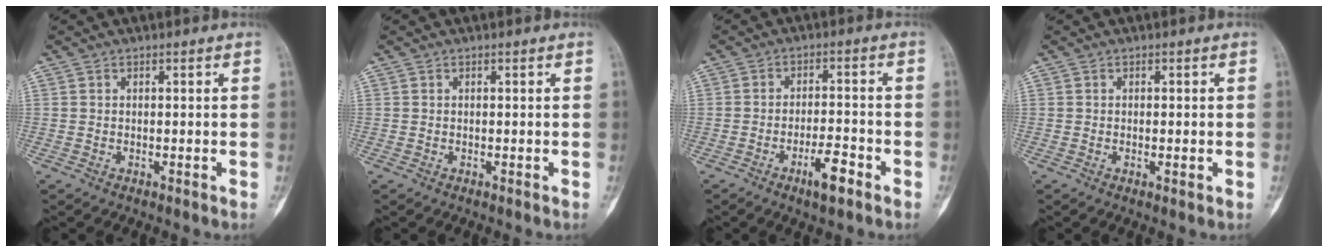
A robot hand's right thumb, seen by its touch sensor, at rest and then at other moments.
{"total": 0.0}
{"total": 5.9, "force": [-3.3, 1.7, 4.5], "torque": [-0.076, 0.021, -0.053]}
{"total": 1.5, "force": [-0.2, 0.5, 1.4], "torque": [-0.022, -0.004, -0.002]}